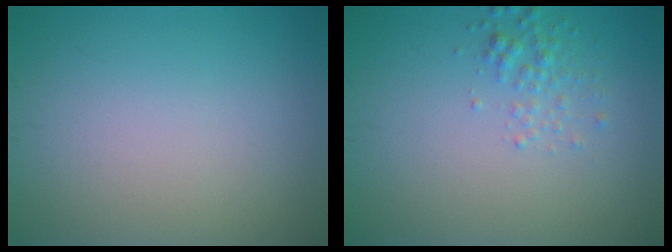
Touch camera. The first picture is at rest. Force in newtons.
{"total": 1.6, "press": 1.6, "slide": 0.1}